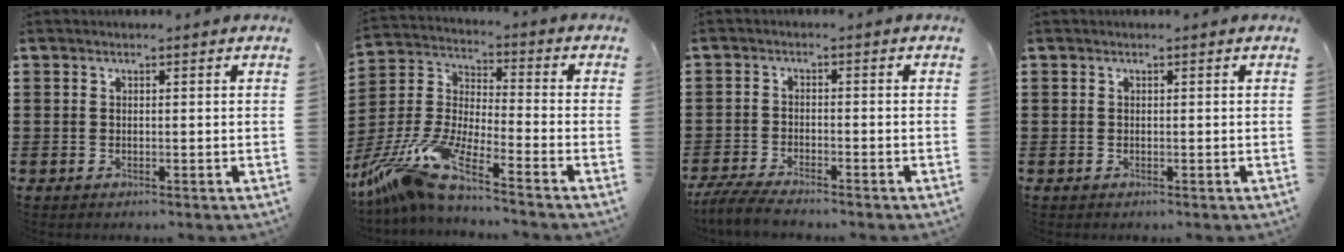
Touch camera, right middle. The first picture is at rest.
{"total": 11.4, "force": [-9.4, 0.7, 6.5], "torque": [-0.160, -0.005, -0.196]}
{"total": 4.5, "force": [-4.2, 0.5, 1.5], "torque": [-0.047, -0.010, -0.087]}
{"total": 0.0}